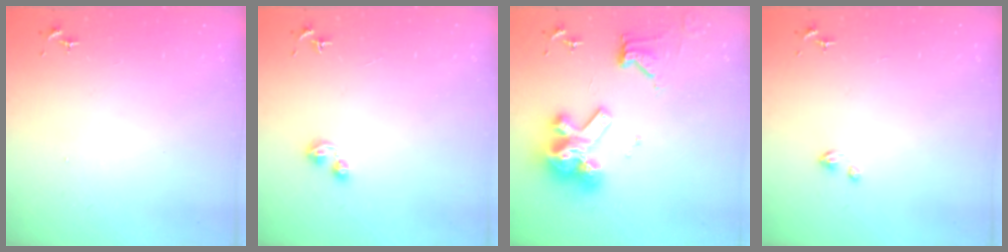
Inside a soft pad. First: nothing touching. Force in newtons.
{"total": 4.1, "press": 4.1, "slide": 0.5}
{"total": 15.9, "press": 15.7, "slide": 2.0}
{"total": 2.0, "press": 2.0, "slide": 0.4}